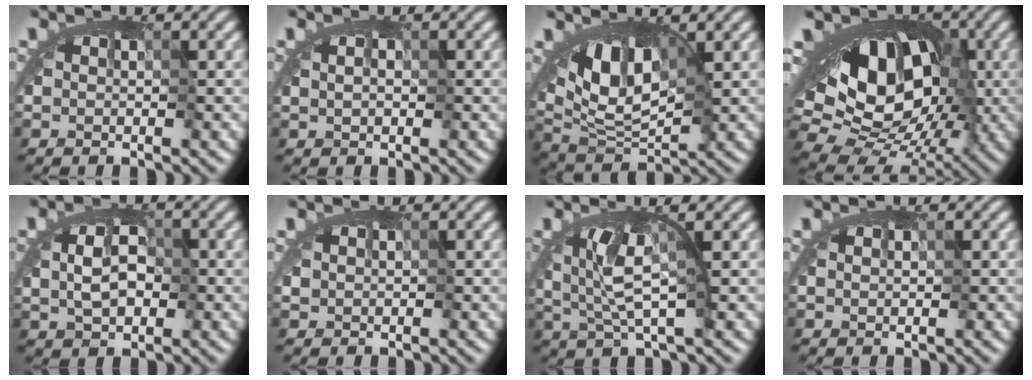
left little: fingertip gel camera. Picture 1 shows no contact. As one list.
[{"total": 0.8, "force": [0.1, 0.5, 0.6], "torque": [-0.009, 0.005, -0.002]}, {"total": 5.8, "force": [1.7, 3.3, 4.5], "torque": [-0.074, -0.008, 0.030]}, {"total": 13.3, "force": [1.5, 9.2, 9.5], "torque": [-0.136, 0.029, 0.019]}, {"total": 3.6, "force": [-1.2, 2.6, 2.2], "torque": [-0.026, 0.004, -0.021]}, {"total": 0.7, "force": [0.3, 0.6, 0.3], "torque": [-0.007, 0.002, 0.003]}, {"total": 3.3, "force": [-0.6, 0.6, 3.2], "torque": [-0.067, -0.011, -0.009]}, {"total": 0.0}]